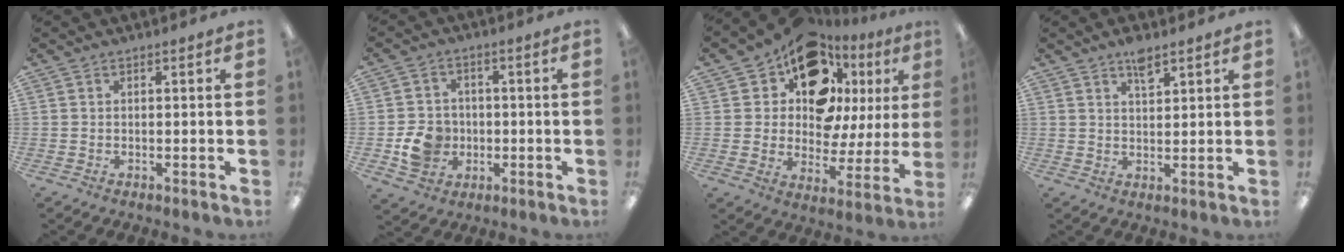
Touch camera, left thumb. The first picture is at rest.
{"total": 8.4, "force": [-2.0, 7.3, 3.6], "torque": [-0.074, 0.013, -0.033]}
{"total": 15.5, "force": [10.1, 9.4, 7.1], "torque": [-0.119, -0.071, 0.182]}
{"total": 4.7, "force": [3.4, 1.7, 2.8], "torque": [-0.038, -0.014, 0.055]}